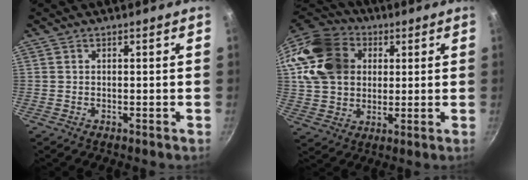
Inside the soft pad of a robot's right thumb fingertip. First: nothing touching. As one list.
[{"total": 19.7, "force": [5.4, 15.6, 10.7], "torque": [-0.197, 0.020, 0.098]}]